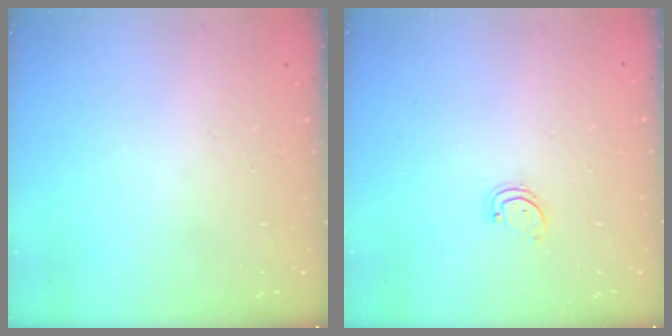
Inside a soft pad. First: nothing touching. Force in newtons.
{"total": 1.9, "press": 1.9, "slide": 0.2}